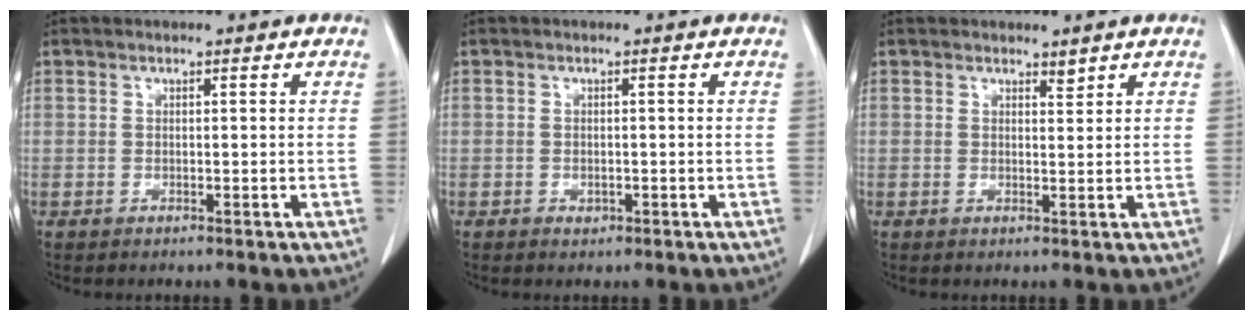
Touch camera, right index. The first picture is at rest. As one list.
[{"total": 0.9, "force": [-0.5, 0.7, 0.3], "torque": [-0.006, 0.002, -0.003]}, {"total": 1.0, "force": [0.9, 0.3, 0.3], "torque": [-0.009, -0.007, 0.015]}]